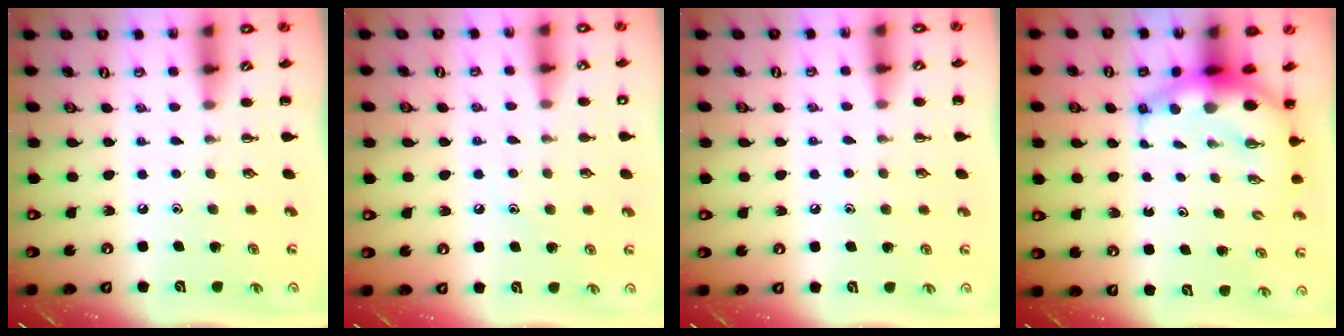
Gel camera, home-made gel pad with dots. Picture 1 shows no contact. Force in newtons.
{"total": 7.3, "press": 7.1, "slide": 1.8}
{"total": 5.1, "press": 4.9, "slide": 1.4}
{"total": 7.5, "press": 7.2, "slide": 2.1}